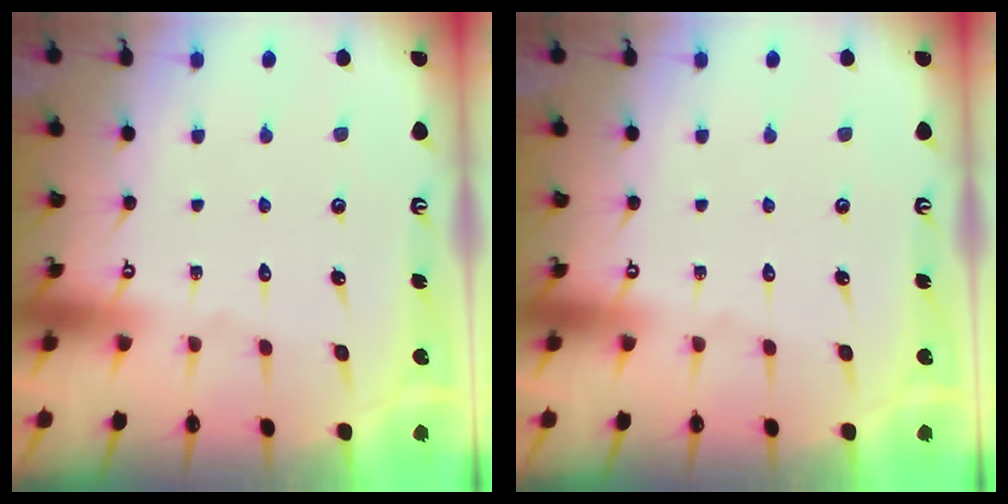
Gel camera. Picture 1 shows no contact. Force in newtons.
{"total": 0.0}